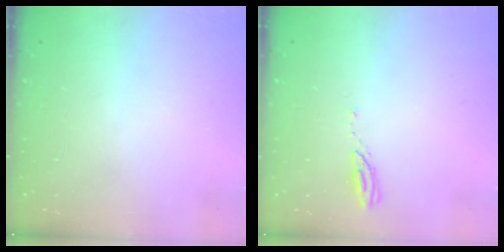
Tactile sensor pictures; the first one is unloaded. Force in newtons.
{"total": 3.0, "press": 2.9, "slide": 0.3}